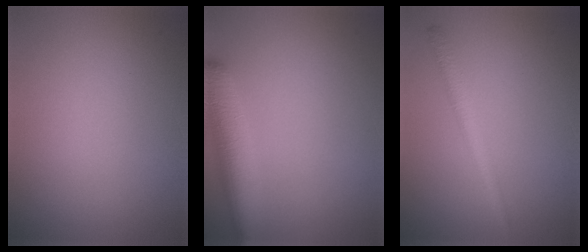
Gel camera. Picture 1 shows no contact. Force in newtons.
{"total": 5.7, "press": 5.6, "slide": 0.3}
{"total": 2.2, "press": 2.2, "slide": 0.1}